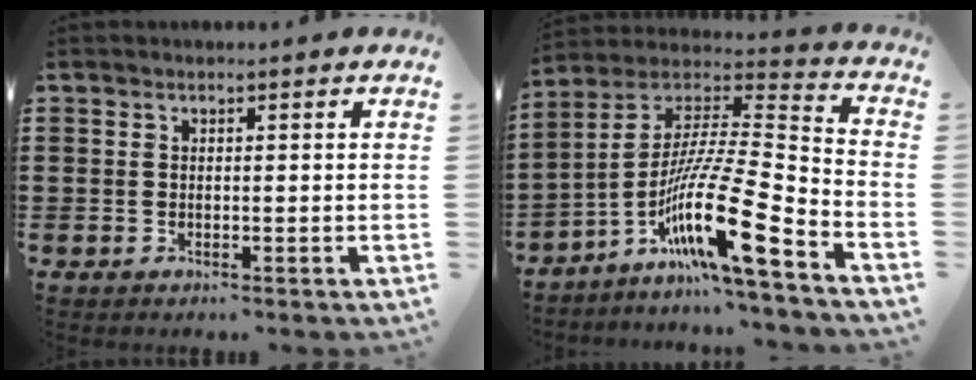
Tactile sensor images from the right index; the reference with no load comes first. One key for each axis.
{"total": 15.8, "fx": -8.9, "fy": 1.8, "fz": 12.9, "tx": -0.240, "ty": -0.009, "tz": -0.169}